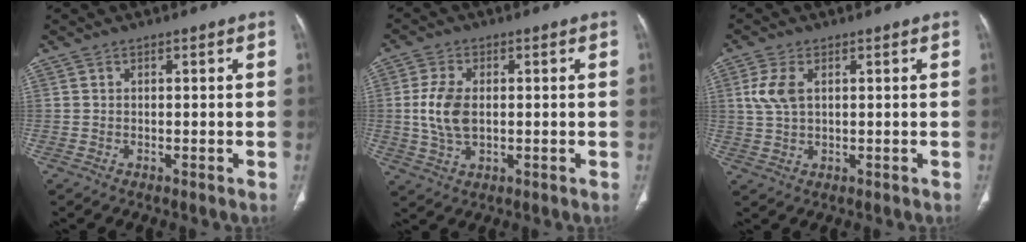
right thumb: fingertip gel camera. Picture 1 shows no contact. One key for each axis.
{"total": 7.6, "fx": 0.3, "fy": 4.4, "fz": 6.1, "tx": -0.135, "ty": -0.001, "tz": 0.008}
{"total": 5.0, "fx": 1.3, "fy": 2.7, "fz": 4.0, "tx": -0.098, "ty": 0.003, "tz": 0.027}